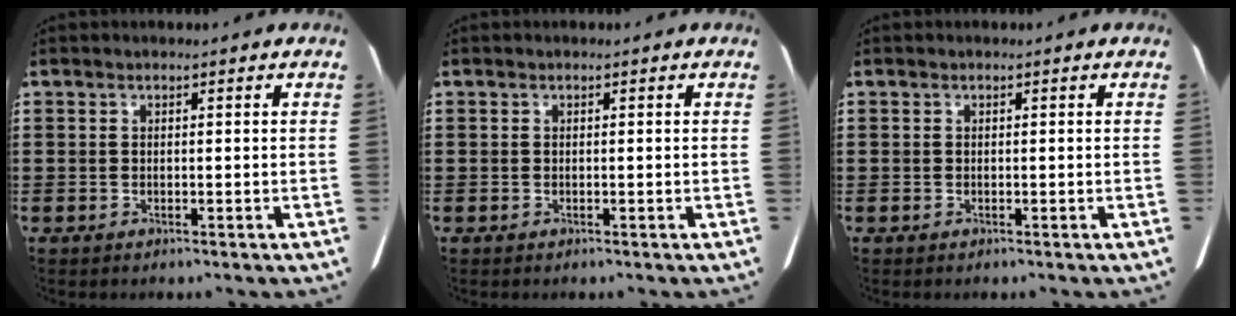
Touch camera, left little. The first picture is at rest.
{"total": 0.0}
{"total": 0.0}